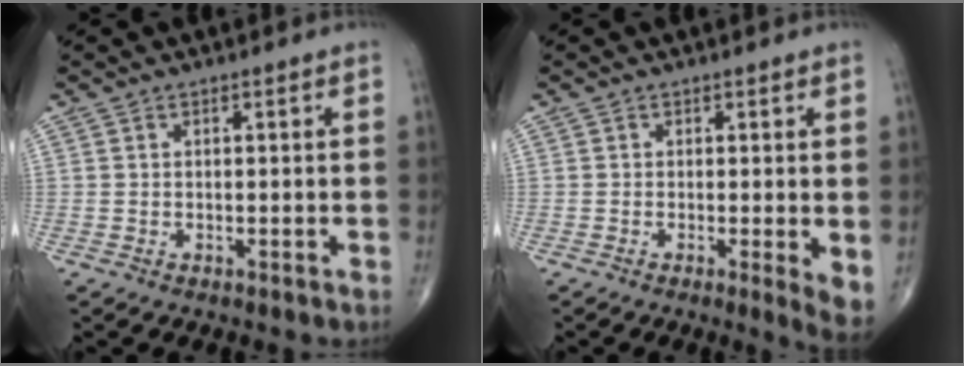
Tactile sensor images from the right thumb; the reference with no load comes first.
{"total": 3.6, "force": [-0.3, 0.7, 3.6], "torque": [-0.053, -0.012, -0.011]}